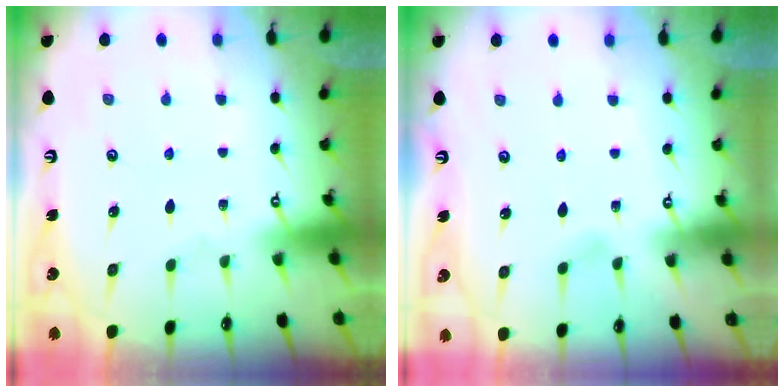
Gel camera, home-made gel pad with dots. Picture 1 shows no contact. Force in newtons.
{"total": 2.4, "press": 2.4, "slide": 0.3}